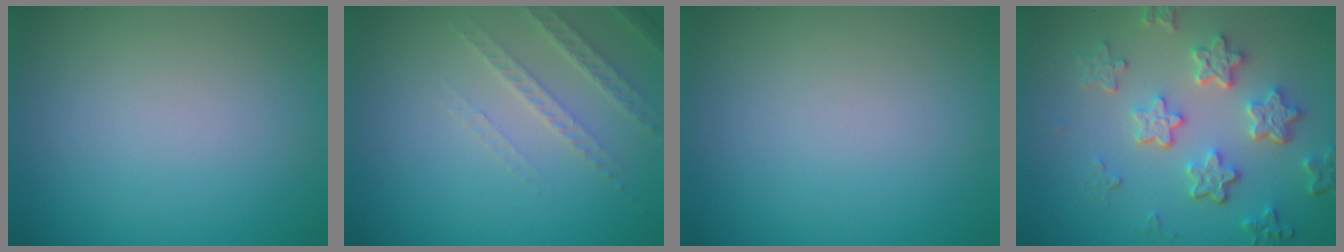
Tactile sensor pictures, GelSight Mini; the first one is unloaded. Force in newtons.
{"total": 2.5, "press": 2.4, "slide": 0.7}
{"total": 0.0}
{"total": 5.3, "press": 4.1, "slide": 3.4}